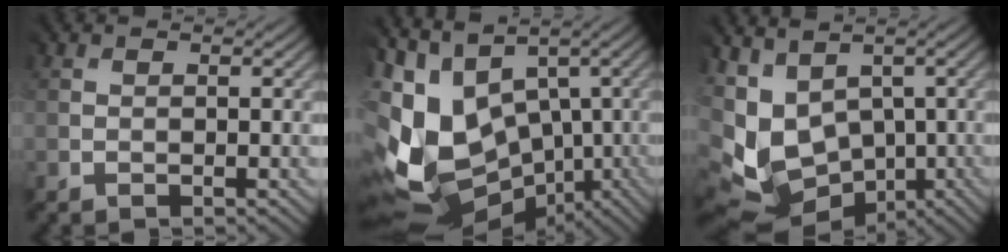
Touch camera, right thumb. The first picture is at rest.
{"total": 12.7, "force": [-0.7, 9.0, 9.0], "torque": [-0.241, -0.021, 0.002]}
{"total": 10.7, "force": [-0.5, 8.6, 6.3], "torque": [-0.177, -0.020, 0.020]}